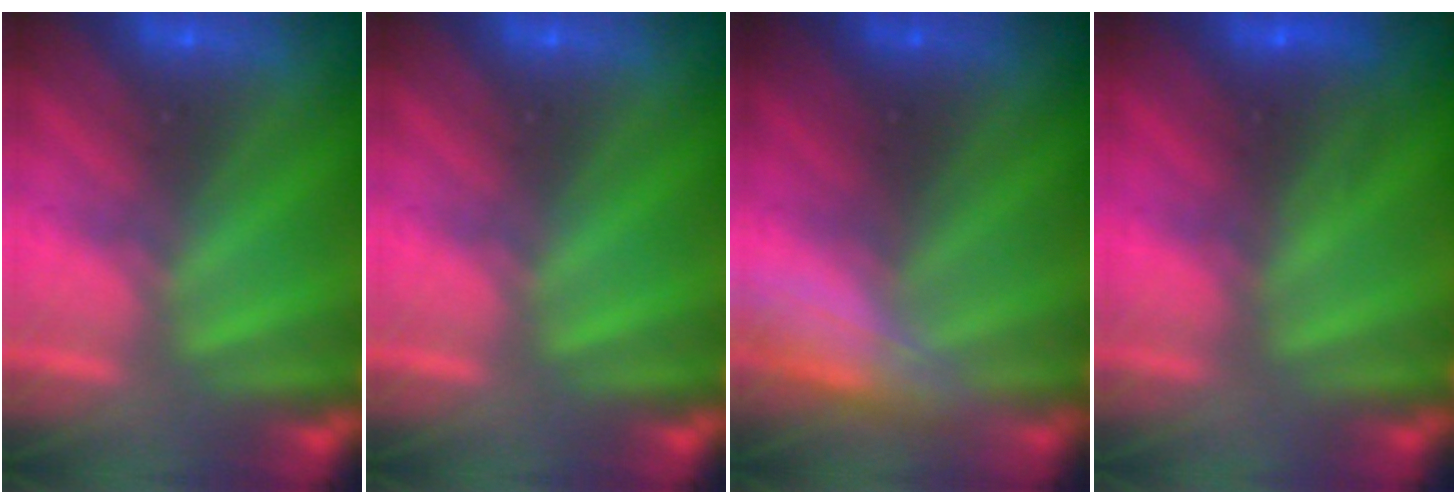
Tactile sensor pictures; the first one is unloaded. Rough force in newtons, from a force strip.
{"total": 0.0}
{"total": 3.0}
{"total": 2.5}